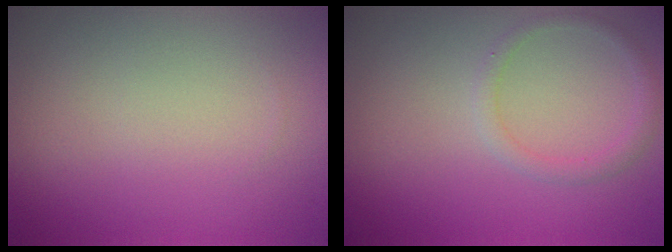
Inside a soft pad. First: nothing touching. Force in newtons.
{"total": 1.4, "press": 1.4, "slide": 0.1}